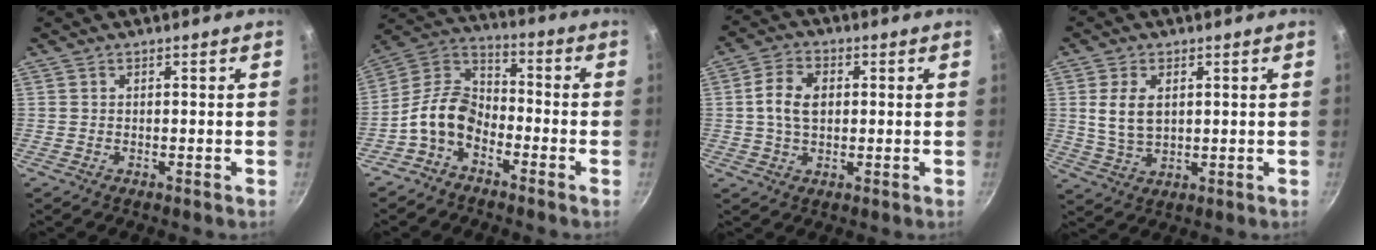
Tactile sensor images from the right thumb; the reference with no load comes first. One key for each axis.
{"total": 11.1, "fx": -5.1, "fy": 7.0, "fz": 7.0, "tx": -0.121, "ty": 0.064, "tz": -0.122}
{"total": 7.2, "fx": 0.8, "fy": 4.9, "fz": 5.3, "tx": -0.089, "ty": 0.010, "tz": 0.009}
{"total": 6.9, "fx": 1.5, "fy": 4.1, "fz": 5.3, "tx": -0.096, "ty": -0.008, "tz": 0.036}